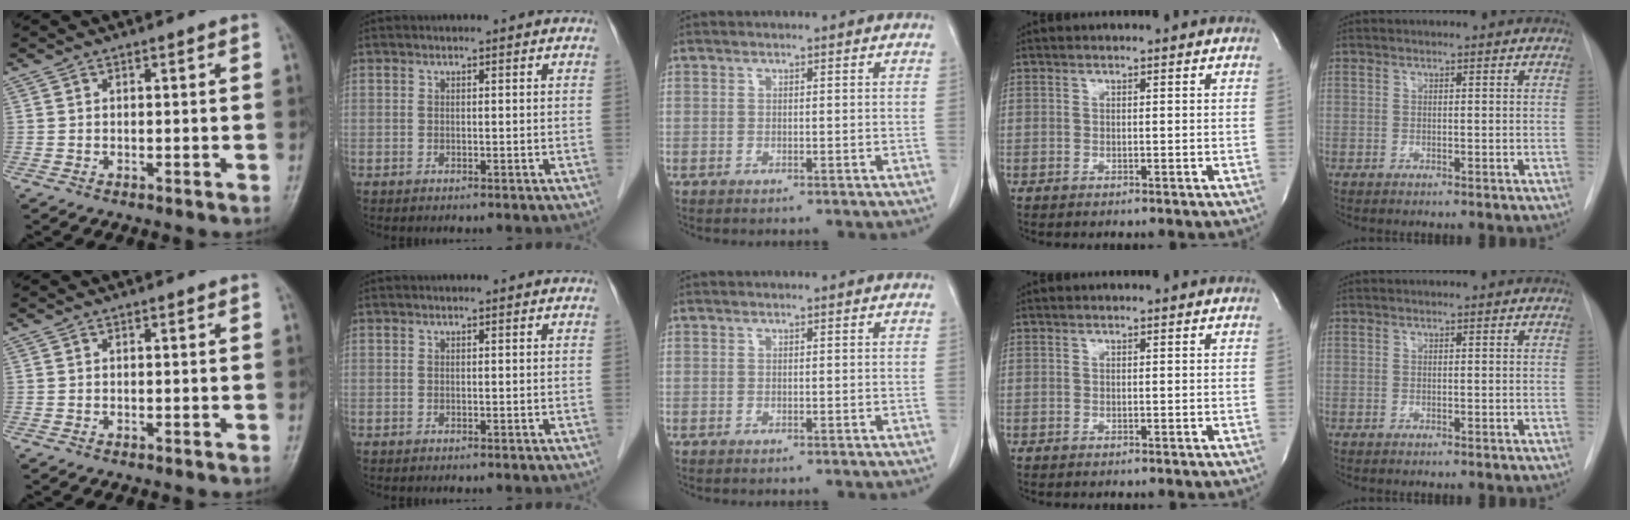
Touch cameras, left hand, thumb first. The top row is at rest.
{}